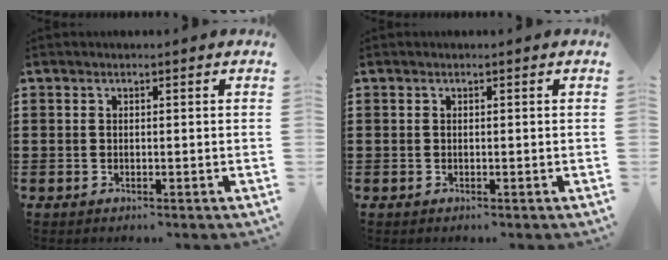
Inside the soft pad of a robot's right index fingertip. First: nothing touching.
{"total": 0.0}